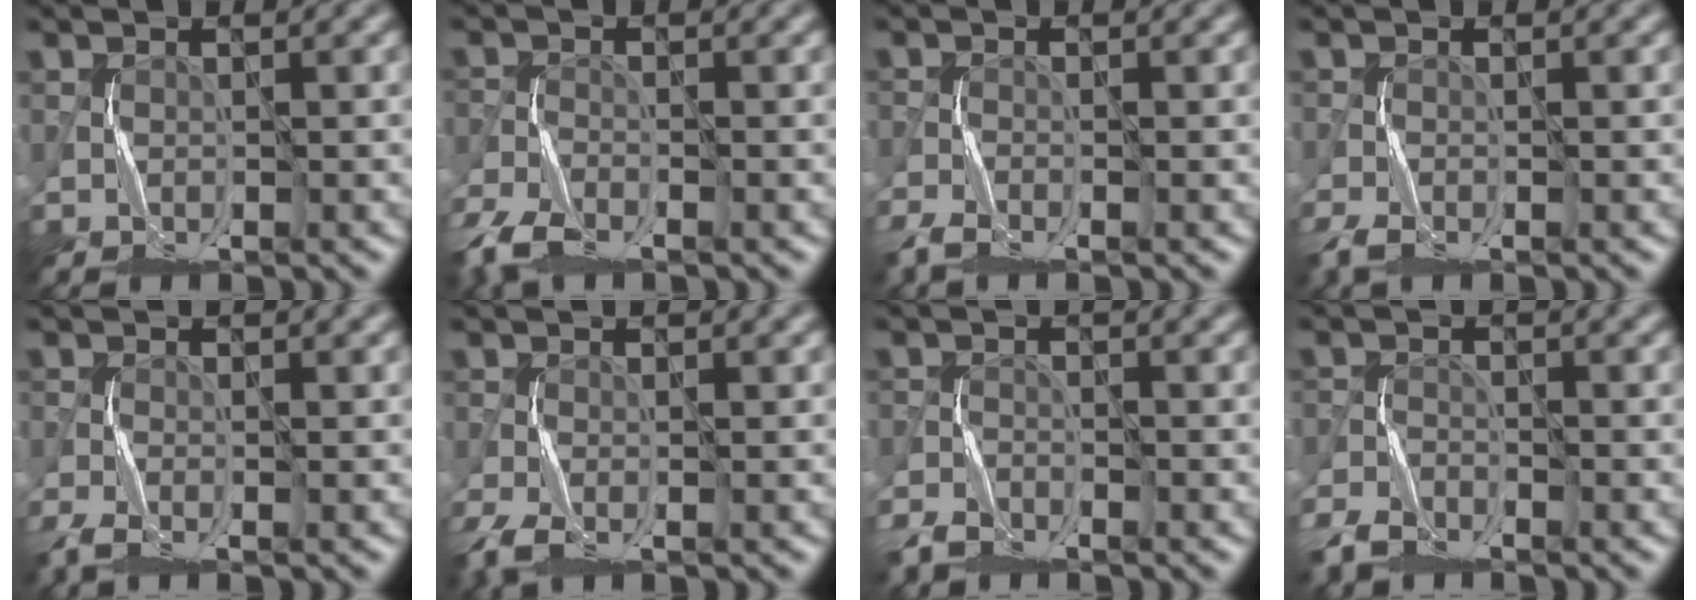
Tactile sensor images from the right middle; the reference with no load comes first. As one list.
[{"total": 5.0, "force": [-4.0, 1.7, 2.4], "torque": [-0.058, -0.012, -0.090]}, {"total": 3.0, "force": [-2.6, 0.8, 1.3], "torque": [-0.037, -0.009, -0.059]}, {"total": 2.5, "force": [-1.9, 0.8, 1.4], "torque": [-0.042, -0.007, -0.039]}, {"total": 2.8, "force": [-2.3, 0.6, 1.5], "torque": [-0.044, -0.009, -0.051]}, {"total": 3.2, "force": [-2.2, 1.1, 2.0], "torque": [-0.058, -0.010, -0.046]}, {"total": 3.3, "force": [-3.0, 1.2, 0.8], "torque": [-0.022, -0.009, -0.067]}, {"total": 3.9, "force": [-3.5, 1.3, 1.1], "torque": [-0.028, -0.012, -0.076]}]